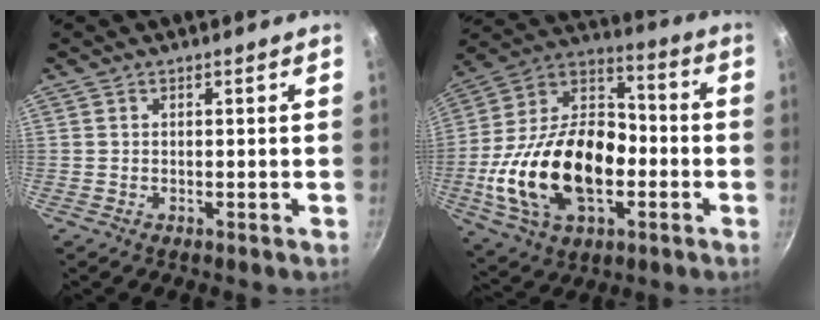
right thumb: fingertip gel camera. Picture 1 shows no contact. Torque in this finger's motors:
{"motor_torque": [1.89, 3.12, 2.32, -0.46, 0.77]}